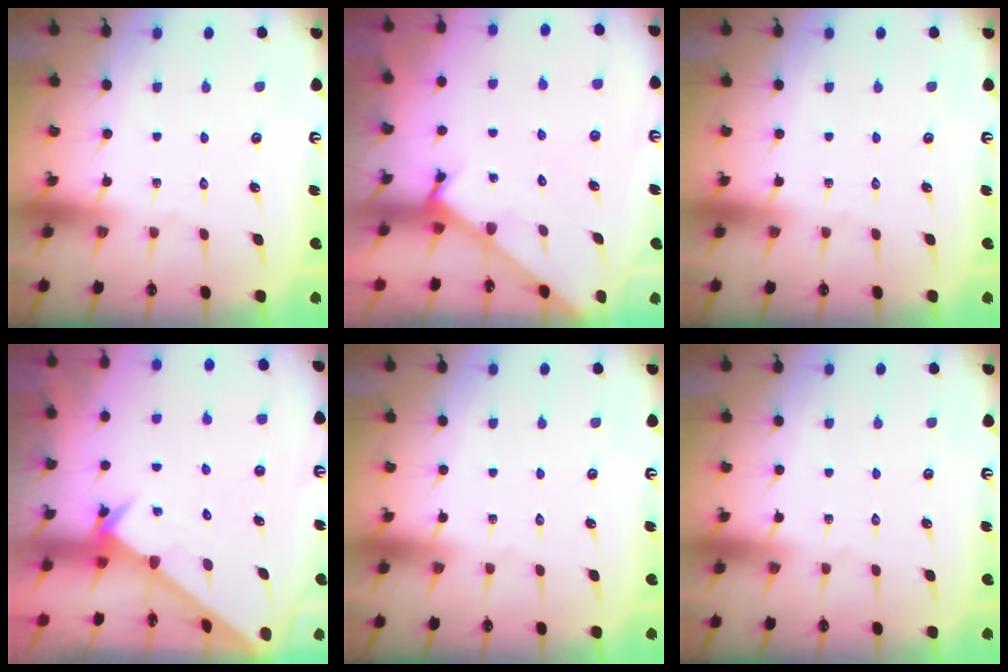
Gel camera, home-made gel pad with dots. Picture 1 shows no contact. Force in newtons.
{"total": 1.5, "press": 1.5, "slide": 0.1}
{"total": 0.0}
{"total": 2.2, "press": 2.2, "slide": 0.1}
{"total": 0.0}
{"total": 0.0}